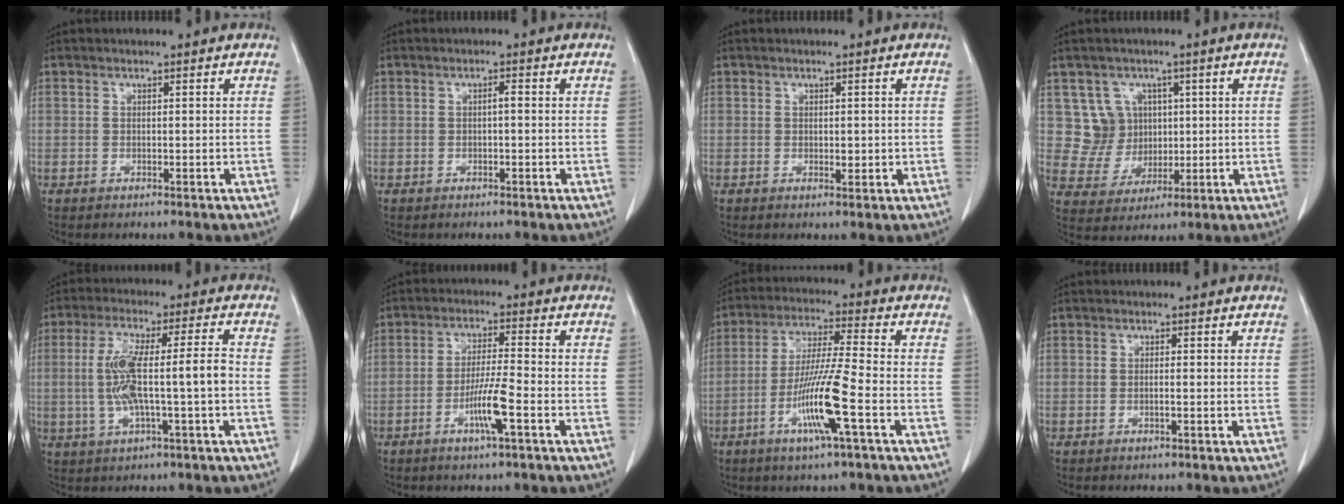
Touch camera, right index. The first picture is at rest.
{"total": 0.9, "force": [0.1, 0.1, 0.9], "torque": [-0.010, 0.005, 0.002]}
{"total": 1.4, "force": [0.1, 0.8, 1.1], "torque": [-0.012, 0.000, 0.006]}
{"total": 6.7, "force": [2.2, 6.3, 0.3], "torque": [-0.001, 0.021, 0.052]}
{"total": 10.3, "force": [-0.8, 1.0, 10.2], "torque": [-0.196, 0.020, -0.014]}
{"total": 6.3, "force": [-2.6, -0.1, 5.7], "torque": [-0.109, -0.003, -0.048]}
{"total": 11.0, "force": [-4.1, -0.5, 10.2], "torque": [-0.200, -0.010, -0.079]}
{"total": 0.7, "force": [-0.1, 0.0, 0.7], "torque": [-0.011, 0.003, 0.000]}